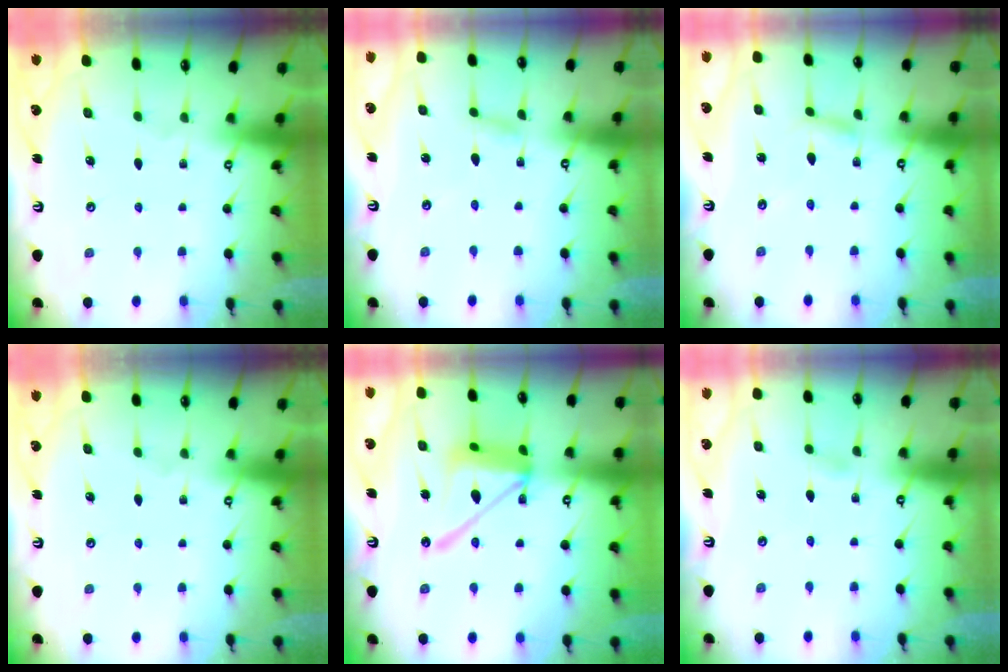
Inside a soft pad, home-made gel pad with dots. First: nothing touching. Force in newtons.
{"total": 2.5, "press": 2.5, "slide": 0.1}
{"total": 2.3, "press": 2.3, "slide": 0.2}
{"total": 0.0}
{"total": 15.2, "press": 15.2, "slide": 1.4}
{"total": 1.7, "press": 1.7, "slide": 0.1}